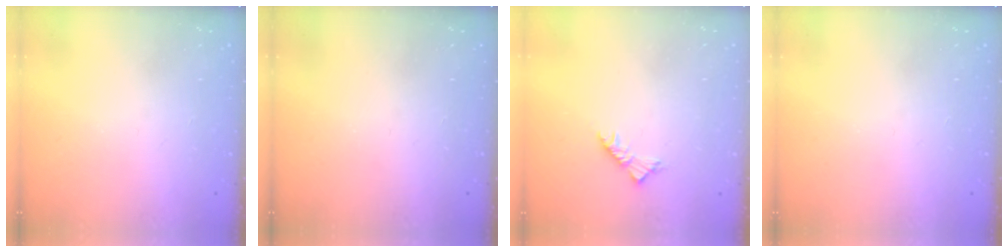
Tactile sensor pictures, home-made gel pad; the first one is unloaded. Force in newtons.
{"total": 0.0}
{"total": 4.1, "press": 3.9, "slide": 1.1}
{"total": 0.0}